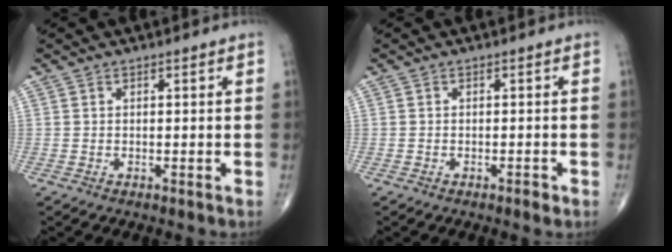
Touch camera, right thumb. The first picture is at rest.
{"total": 1.1, "force": [-0.7, 0.4, 0.8], "torque": [-0.013, 0.000, -0.012]}